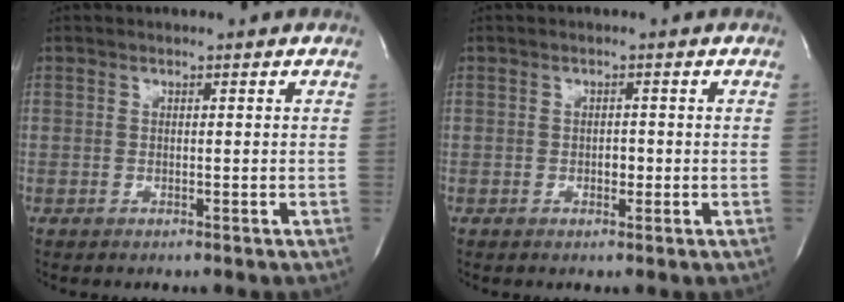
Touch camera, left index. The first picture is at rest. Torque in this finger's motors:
{"motor_torque": [0.02, 0.01, 0.00, 0.00]}